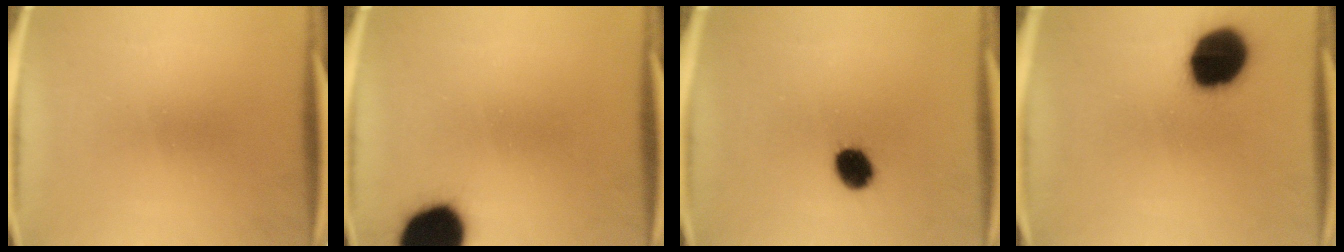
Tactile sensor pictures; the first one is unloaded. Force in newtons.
{"total": 18.1}
{"total": 7.1}
{"total": 16.1}